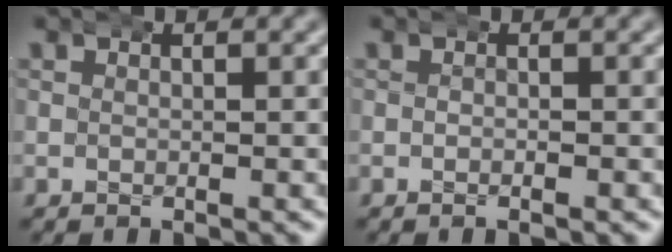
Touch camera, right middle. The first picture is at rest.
{"total": 0.0}